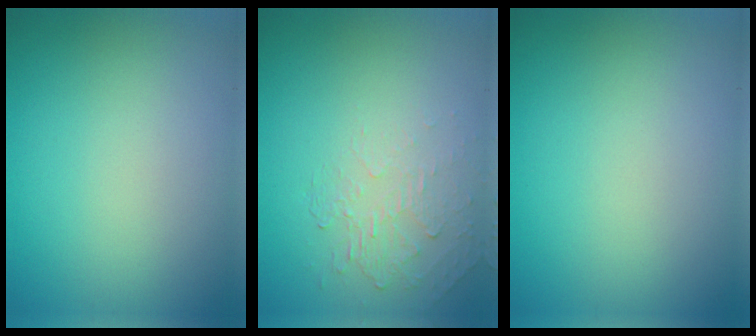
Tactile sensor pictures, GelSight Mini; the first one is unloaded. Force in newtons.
{"total": 2.1, "press": 0.7, "slide": 2.0}
{"total": 0.0}